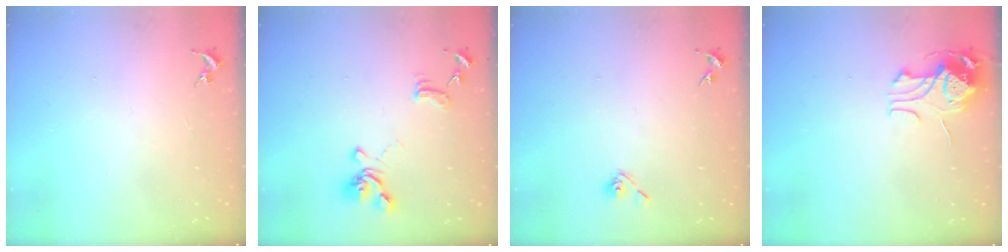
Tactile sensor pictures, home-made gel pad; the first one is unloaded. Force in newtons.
{"total": 13.1, "press": 13.0, "slide": 1.2}
{"total": 5.3, "press": 4.9, "slide": 2.0}
{"total": 10.6, "press": 10.6, "slide": 0.9}